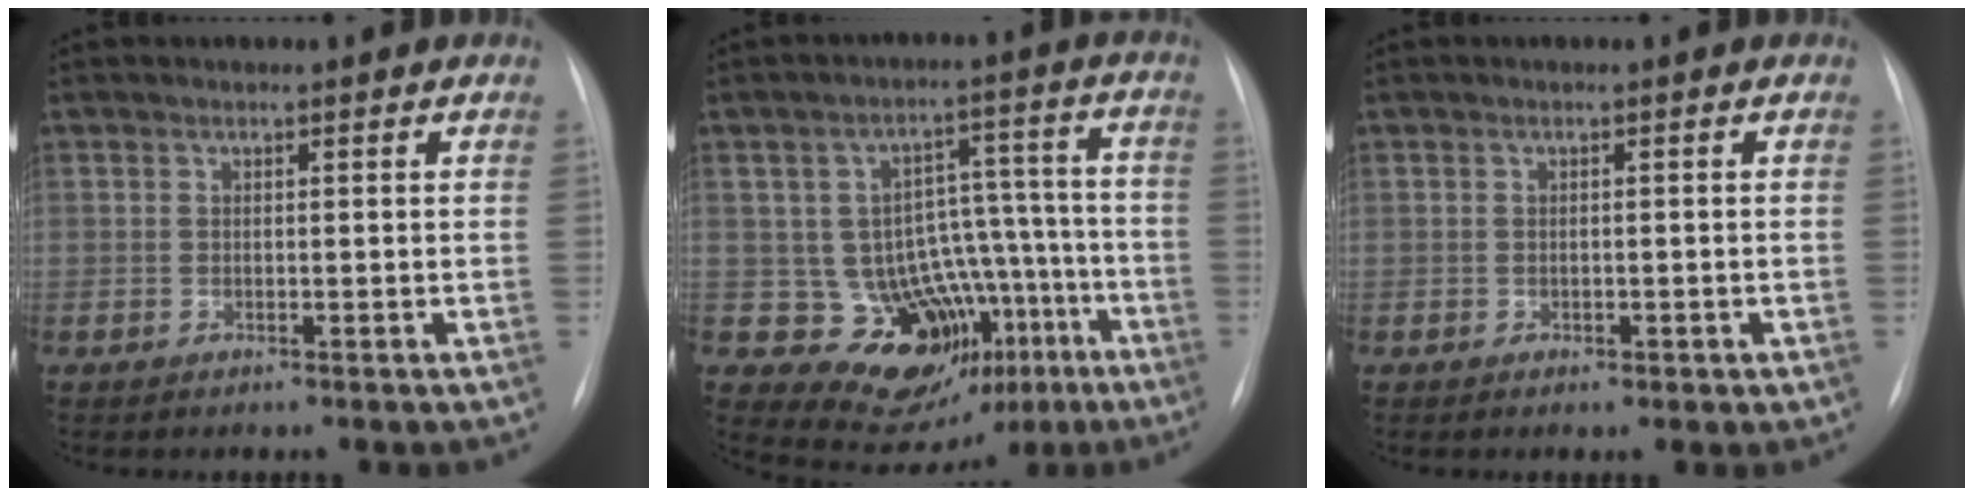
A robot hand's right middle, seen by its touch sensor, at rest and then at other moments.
{"total": 15.7, "force": [-7.3, 10.8, 8.8], "torque": [-0.091, 0.052, -0.089]}
{"total": 1.5, "force": [-0.6, 0.9, 1.0], "torque": [-0.012, 0.000, -0.003]}